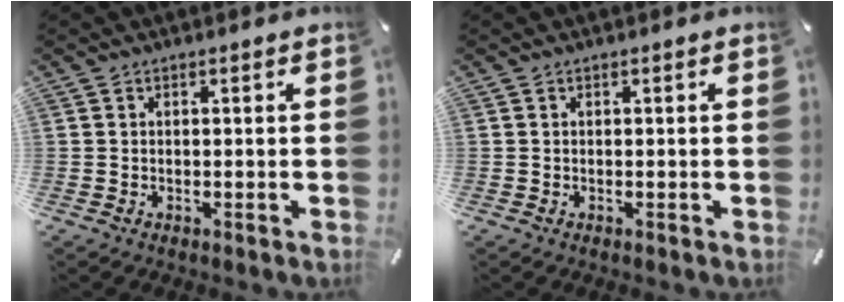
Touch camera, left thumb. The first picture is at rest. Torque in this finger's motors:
{"motor_torque": [-0.02, -0.02, 0.00, 0.00, 0.00]}